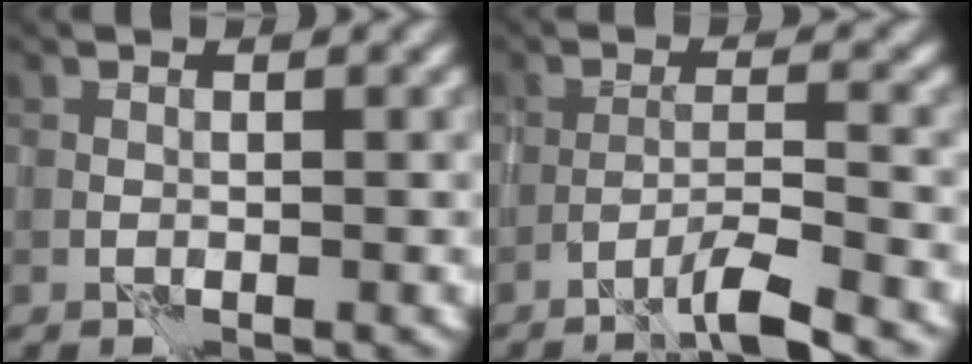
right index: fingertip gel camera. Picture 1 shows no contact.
{"total": 3.8, "force": [-2.7, 0.1, 2.6], "torque": [-0.041, 0.011, -0.059]}